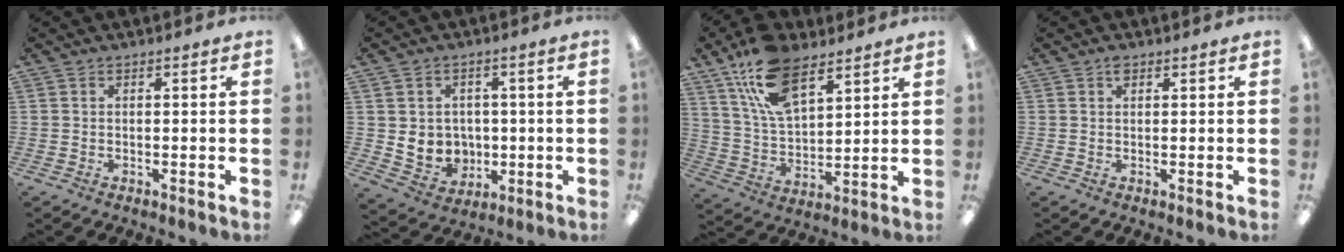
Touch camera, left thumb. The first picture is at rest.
{"total": 6.7, "force": [0.8, 6.4, 1.7], "torque": [-0.041, -0.002, 0.024]}
{"total": 16.7, "force": [10.4, 8.1, 10.2], "torque": [-0.200, -0.029, 0.192]}
{"total": 1.5, "force": [1.0, 0.7, 0.9], "torque": [-0.013, -0.002, 0.017]}